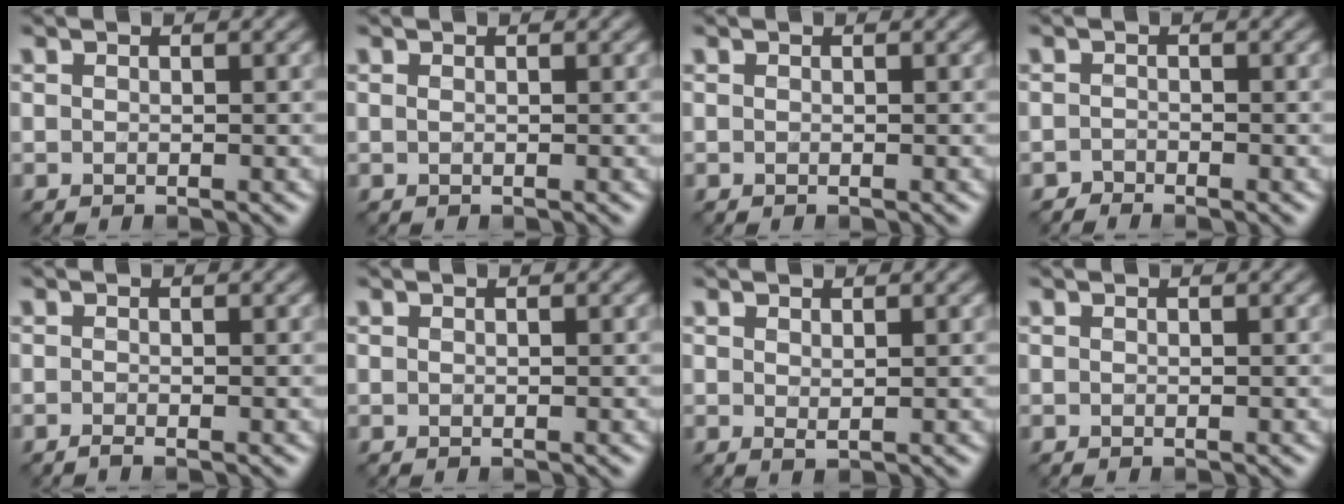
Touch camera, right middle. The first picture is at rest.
{"total": 0.0}
{"total": 0.0}
{"total": 0.8, "force": [-0.7, 0.1, -0.1], "torque": [0.005, 0.001, -0.016]}
{"total": 0.8, "force": [-0.6, 0.1, 0.5], "torque": [-0.008, -0.005, -0.013]}
{"total": 0.0}
{"total": 0.6, "force": [0.4, 0.1, 0.4], "torque": [-0.008, -0.002, 0.009]}
{"total": 0.0}